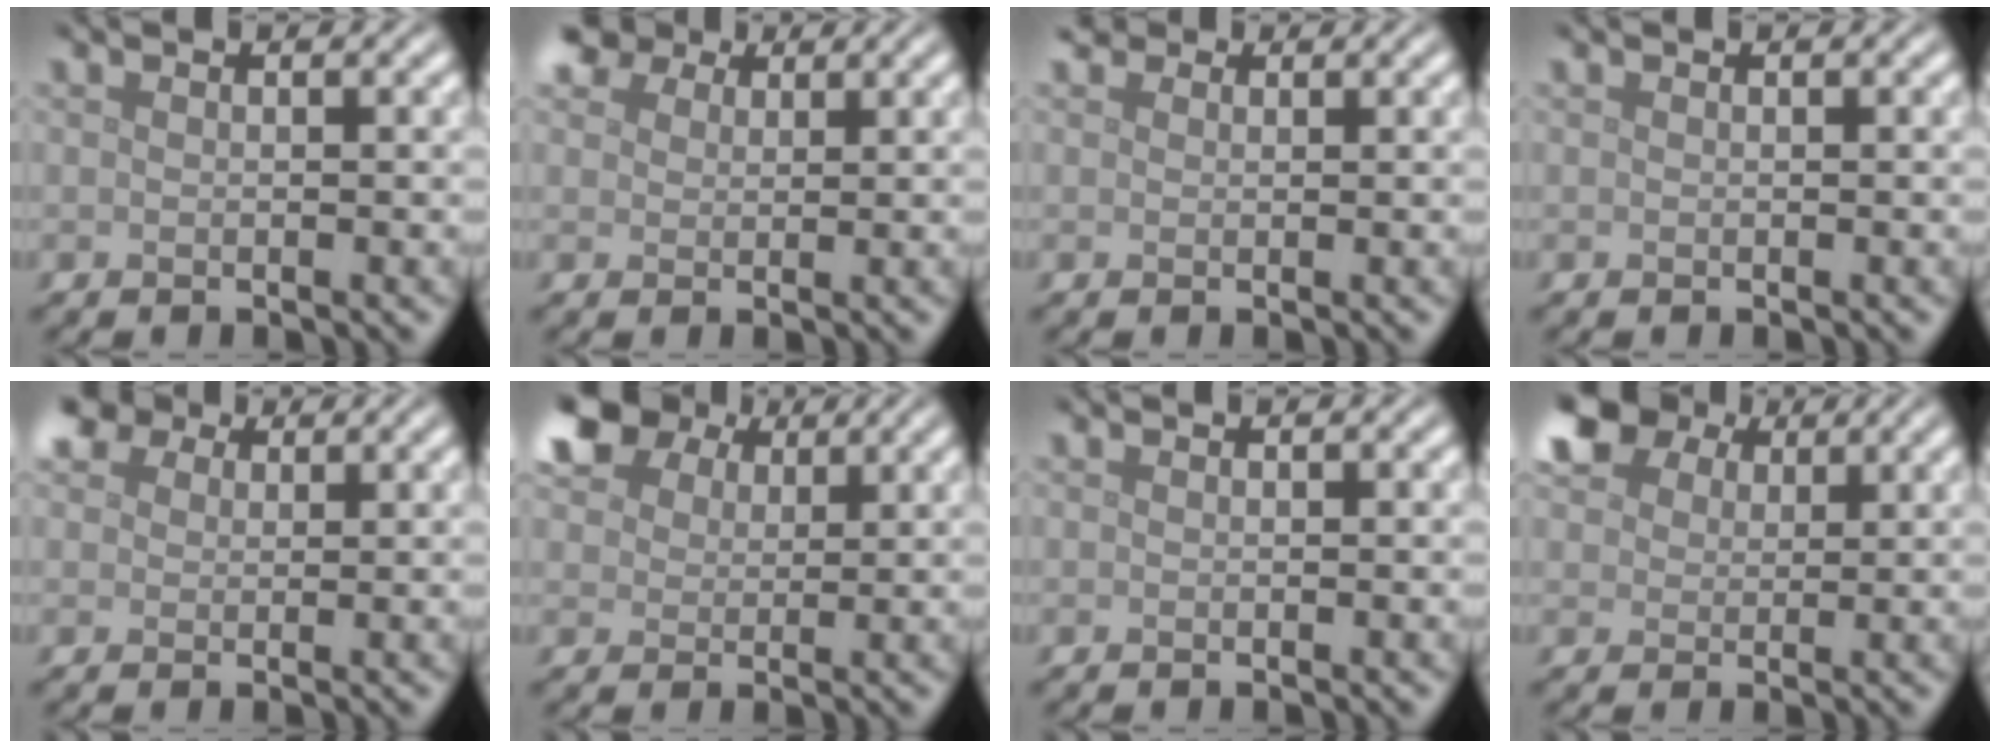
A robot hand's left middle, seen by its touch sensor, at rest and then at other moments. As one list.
[{"total": 5.1, "force": [3.7, 2.8, 2.1], "torque": [-0.052, 0.003, 0.059]}, {"total": 1.1, "force": [0.8, 0.6, 0.3], "torque": [-0.005, -0.003, 0.008]}, {"total": 0.0}, {"total": 4.7, "force": [3.2, 2.7, 2.0], "torque": [-0.047, 0.007, 0.048]}, {"total": 7.0, "force": [4.5, 4.2, 3.3], "torque": [-0.091, 0.022, 0.070]}, {"total": 0.0}, {"total": 6.3, "force": [4.0, 3.9, 3.0], "torque": [-0.080, 0.019, 0.060]}]